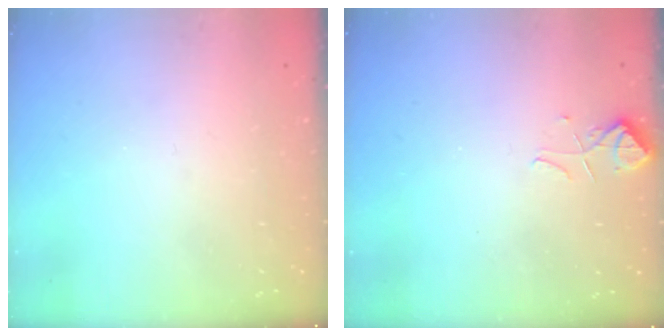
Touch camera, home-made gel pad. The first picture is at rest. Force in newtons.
{"total": 3.0, "press": 3.0, "slide": 0.5}